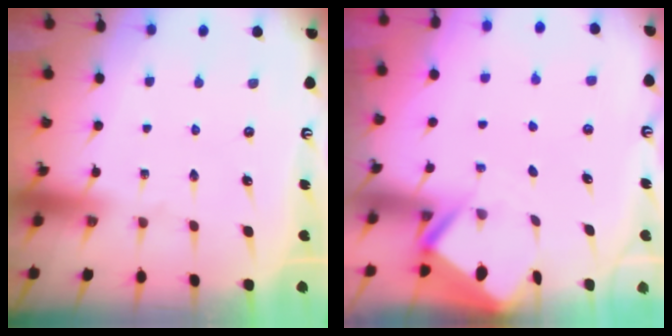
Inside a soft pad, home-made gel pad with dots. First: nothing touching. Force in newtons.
{"total": 3.1, "press": 3.1, "slide": 0.3}